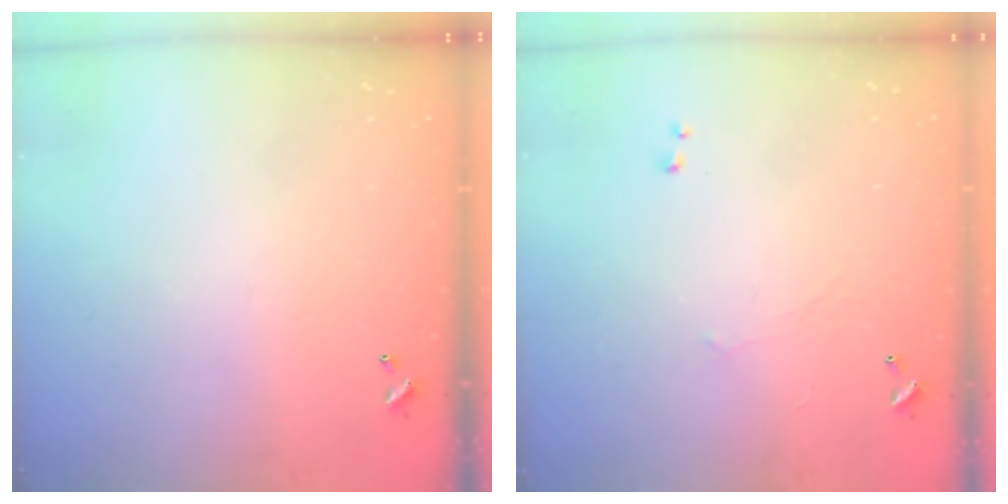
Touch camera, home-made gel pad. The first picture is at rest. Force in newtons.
{"total": 0.7, "press": 0.1, "slide": 0.7}